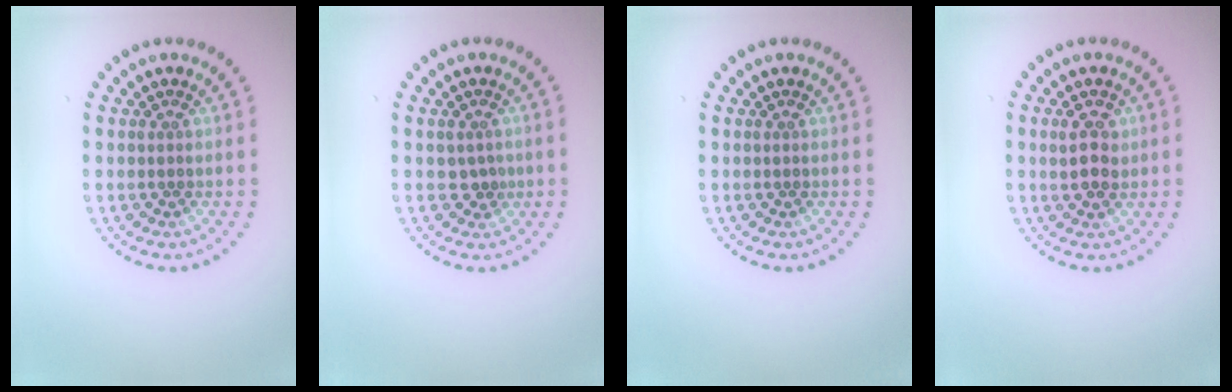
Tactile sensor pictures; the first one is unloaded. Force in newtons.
{"total": 1.3, "press": 1.2, "slide": 0.6}
{"total": 0.0}
{"total": 2.5, "press": 2.4, "slide": 0.5}